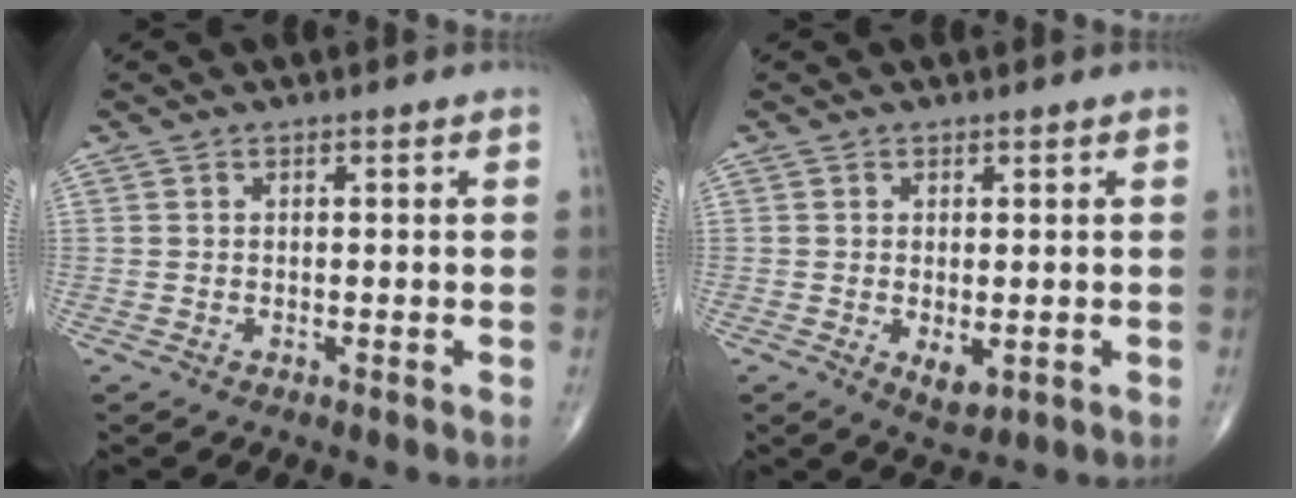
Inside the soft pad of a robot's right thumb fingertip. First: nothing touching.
{"total": 3.4, "force": [-0.7, 1.7, 2.9], "torque": [-0.038, -0.008, -0.003]}